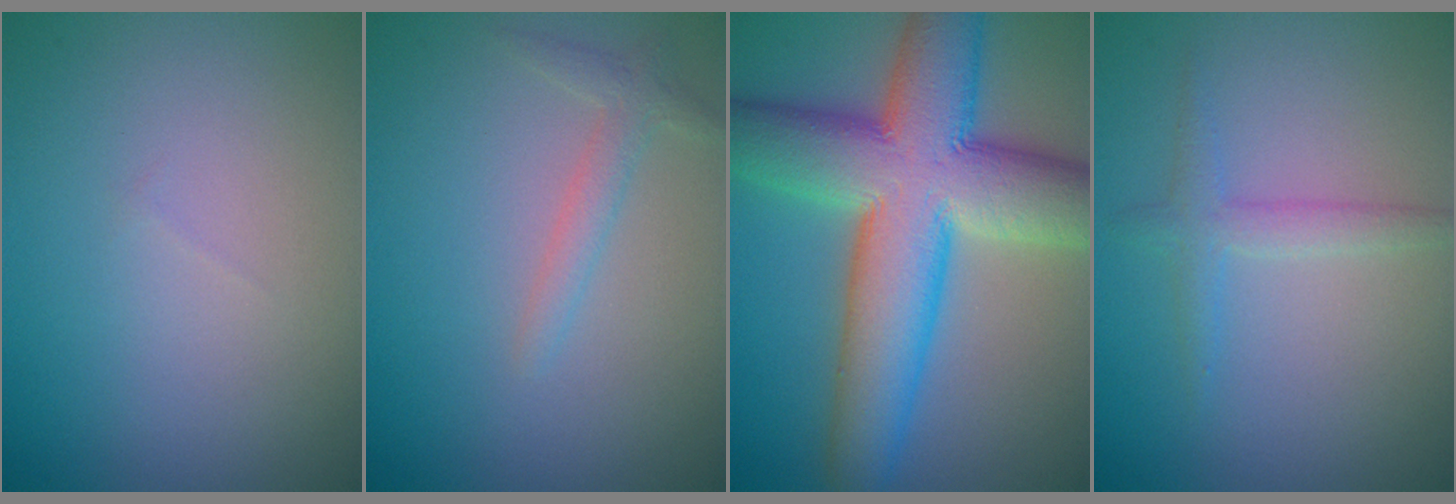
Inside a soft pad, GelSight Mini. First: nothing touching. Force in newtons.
{"total": 1.6, "press": 1.6, "slide": 0.1}
{"total": 13.2, "press": 13.2, "slide": 0.4}
{"total": 1.8, "press": 1.8, "slide": 0.1}